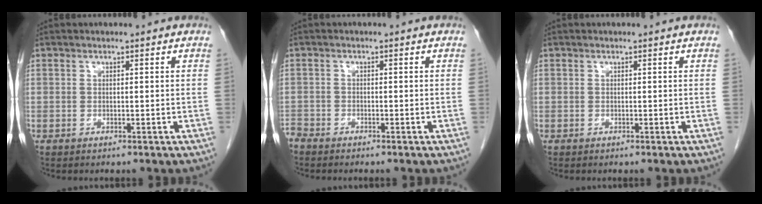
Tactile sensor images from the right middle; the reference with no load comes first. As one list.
[{"total": 1.7, "force": [-1.7, 0.4, 0.1], "torque": [-0.004, -0.004, -0.032]}, {"total": 0.0}]